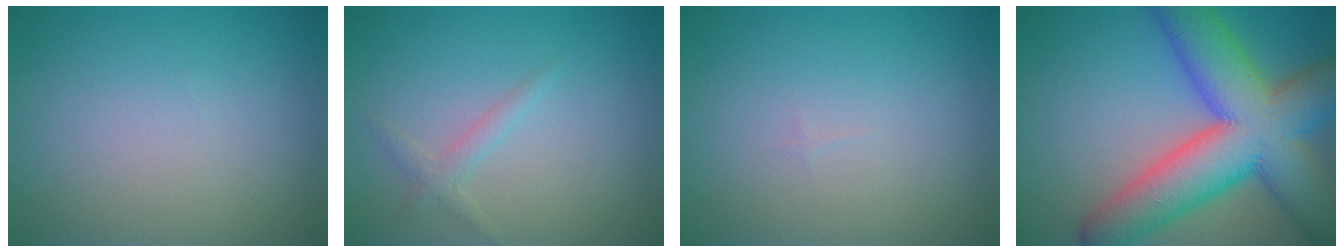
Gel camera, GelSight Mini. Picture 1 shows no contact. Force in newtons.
{"total": 1.4, "press": 1.4, "slide": 0.1}
{"total": 0.0}
{"total": 13.6, "press": 13.6, "slide": 0.3}